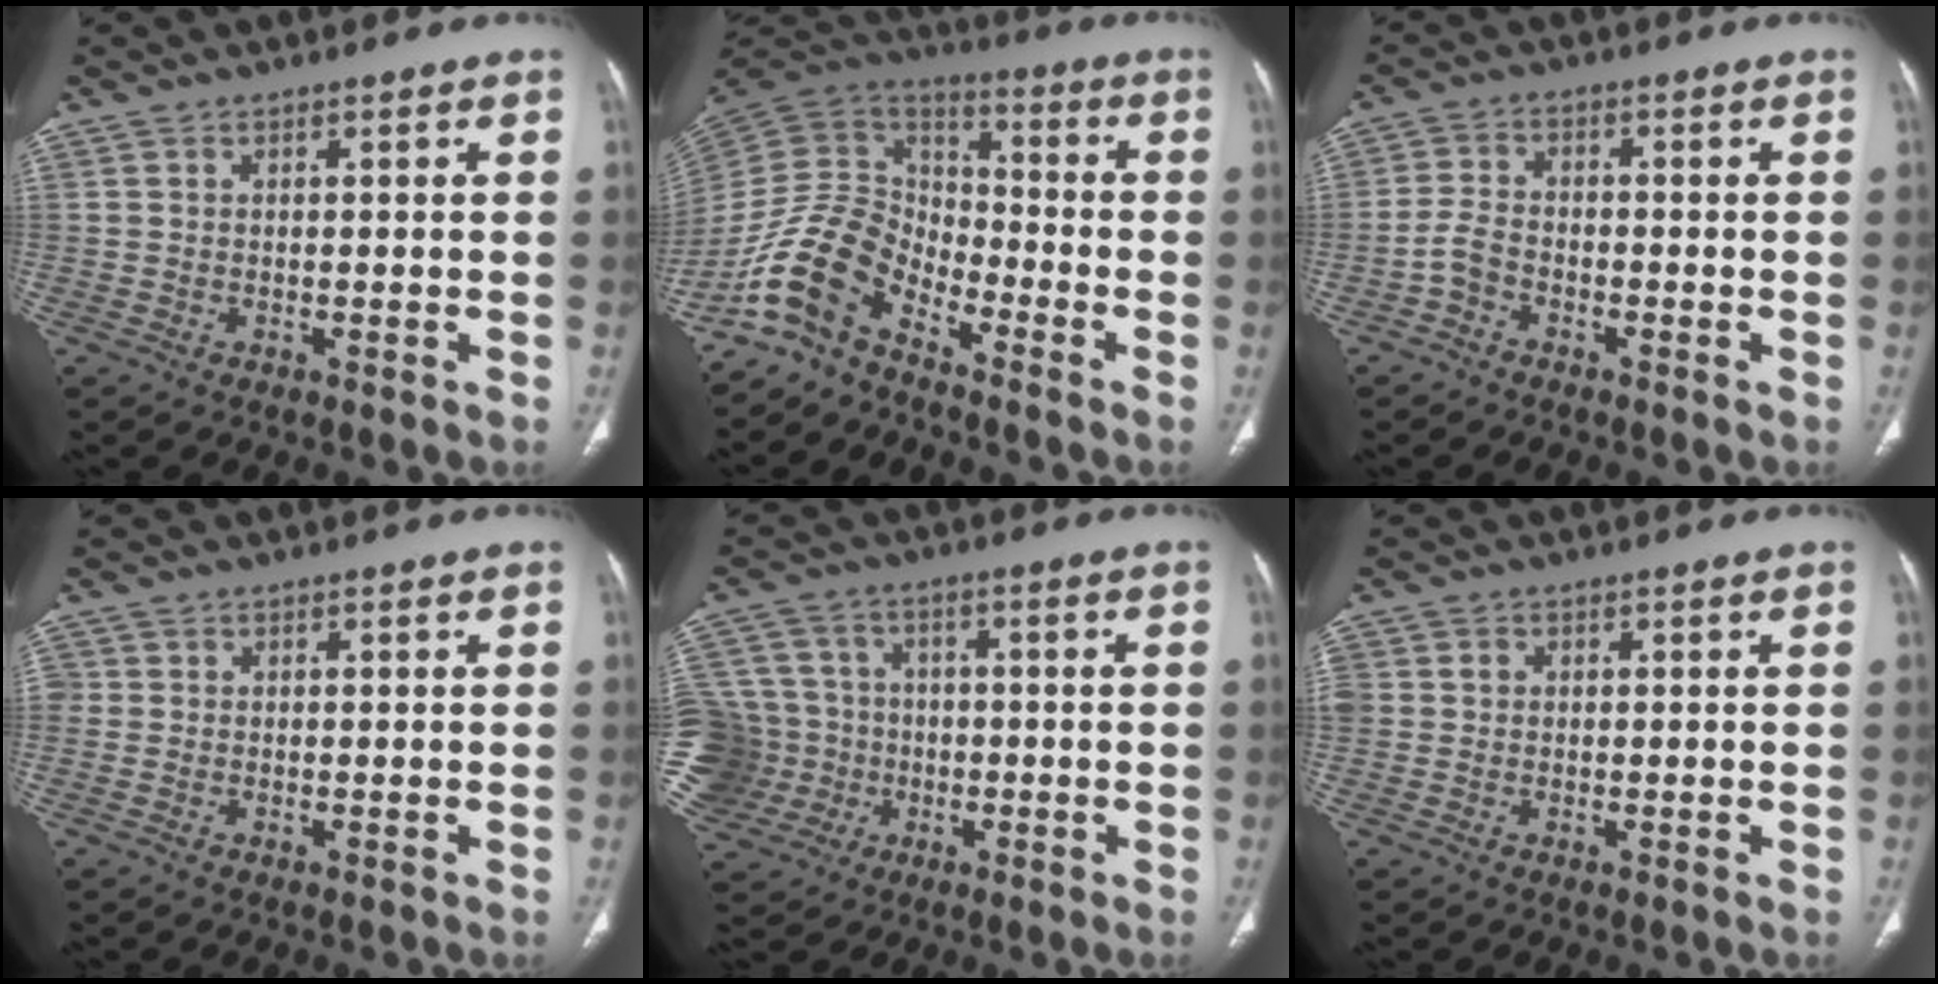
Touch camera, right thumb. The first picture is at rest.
{"total": 12.5, "force": [-8.9, 6.4, 6.0], "torque": [-0.109, 0.085, -0.189]}
{"total": 3.5, "force": [-2.1, 2.2, 1.8], "torque": [-0.039, 0.017, -0.044]}
{"total": 1.0, "force": [0.0, 0.9, 0.3], "torque": [0.000, 0.001, -0.001]}
{"total": 17.9, "force": [-3.1, 16.2, 6.8], "torque": [-0.167, 0.036, -0.044]}
{"total": 2.4, "force": [0.2, 2.2, 1.0], "torque": [-0.019, 0.010, 0.010]}